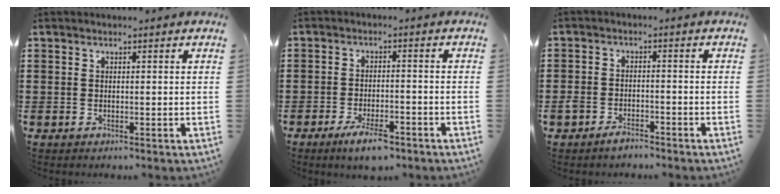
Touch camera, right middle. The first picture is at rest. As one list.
[{"total": 4.7, "force": [-3.2, 1.2, 3.3], "torque": [-0.064, 0.001, -0.058]}, {"total": 2.6, "force": [-2.2, 1.0, 0.9], "torque": [-0.024, 0.006, -0.047]}]